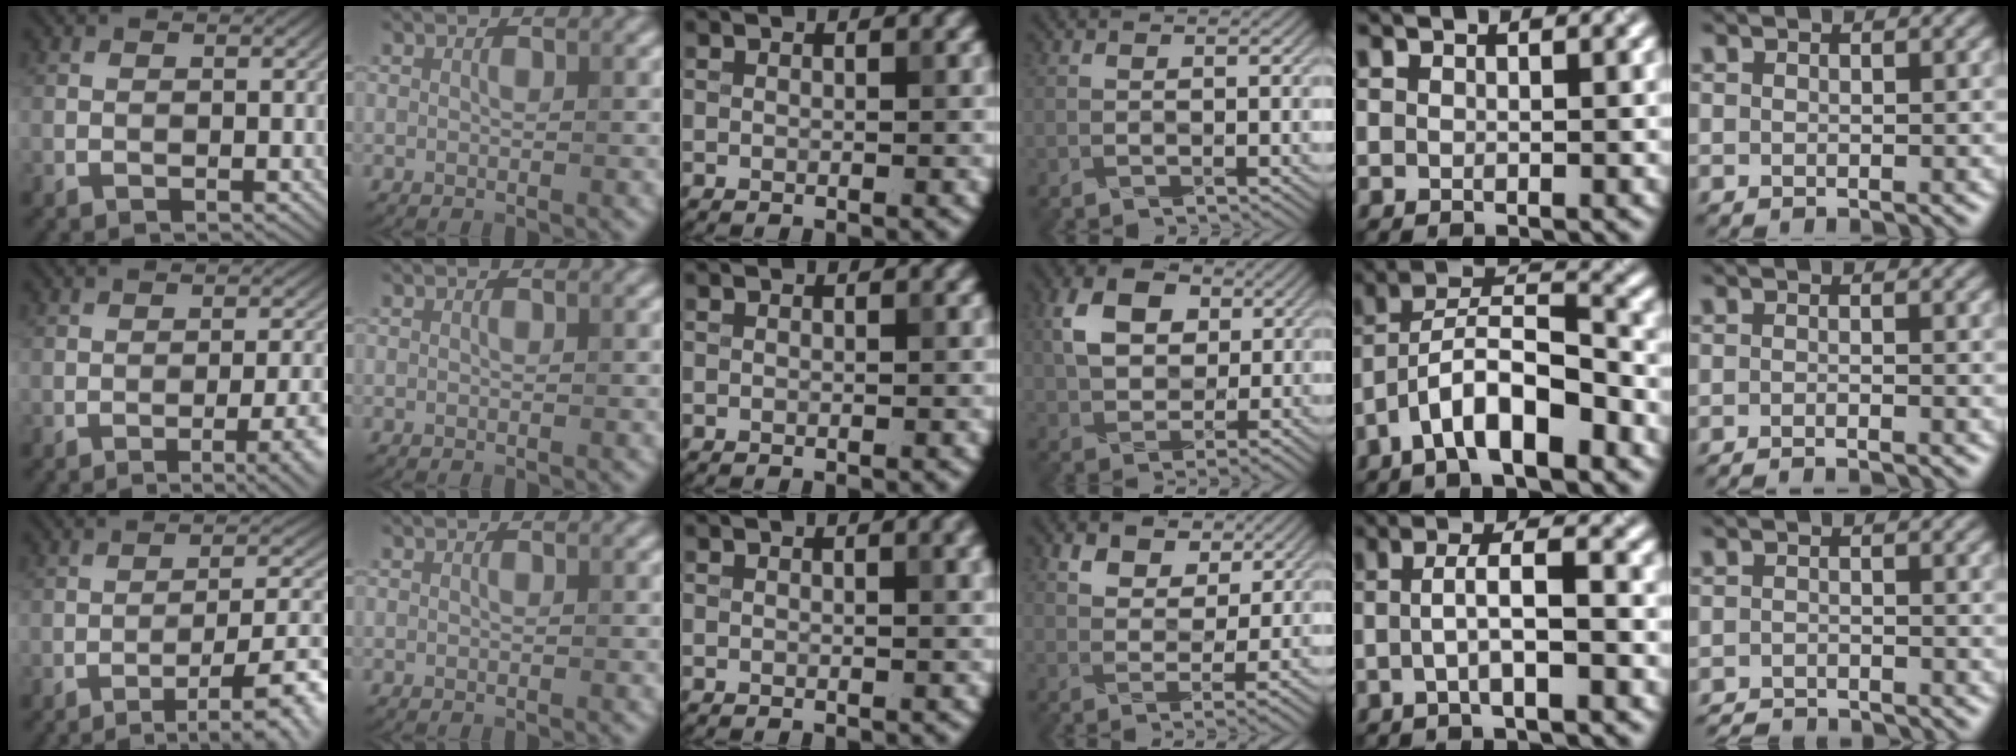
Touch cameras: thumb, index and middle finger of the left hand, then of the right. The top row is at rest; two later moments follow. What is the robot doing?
{"motion": "wrap", "object": "scarf"}